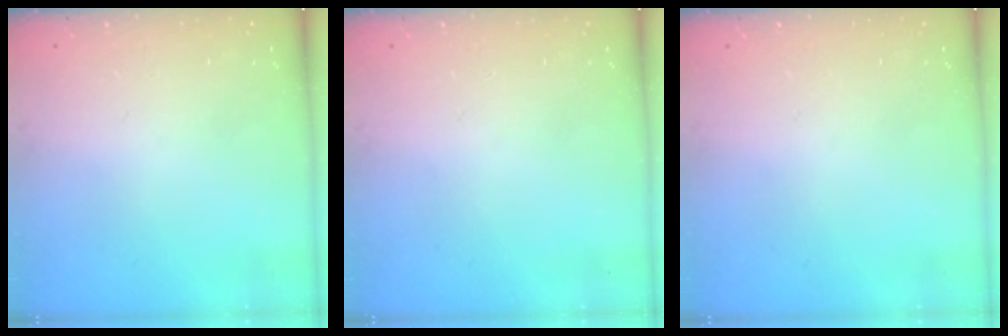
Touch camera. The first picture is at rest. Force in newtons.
{"total": 0.0}
{"total": 0.0}